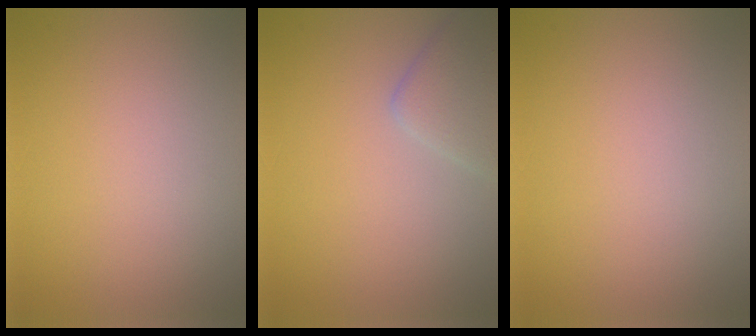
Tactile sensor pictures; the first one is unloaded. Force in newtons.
{"total": 2.9, "press": 2.9, "slide": 0.2}
{"total": 0.0}